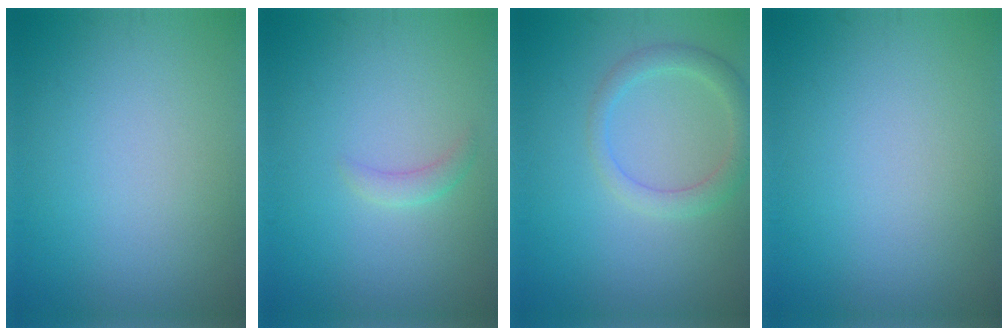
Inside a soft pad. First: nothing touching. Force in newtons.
{"total": 1.2, "press": 1.2, "slide": 0.1}
{"total": 2.6, "press": 2.6, "slide": 0.3}
{"total": 0.0}